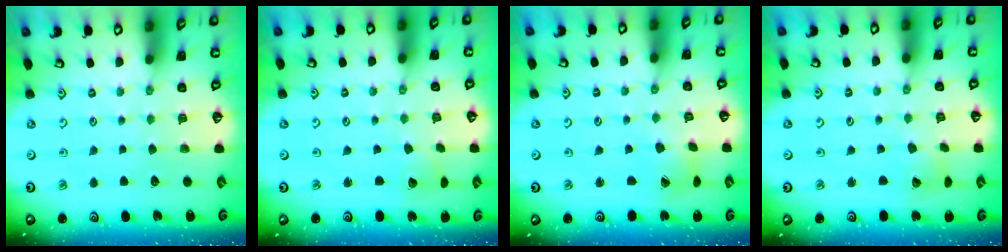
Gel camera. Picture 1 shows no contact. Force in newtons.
{"total": 2.5, "press": 2.5, "slide": 0.3}
{"total": 4.1, "press": 4.1, "slide": 0.5}
{"total": 5.0, "press": 4.9, "slide": 0.5}